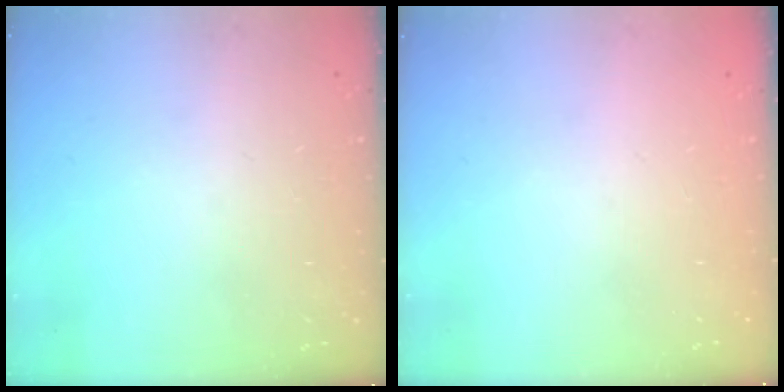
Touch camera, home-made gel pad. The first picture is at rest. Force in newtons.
{"total": 0.0}